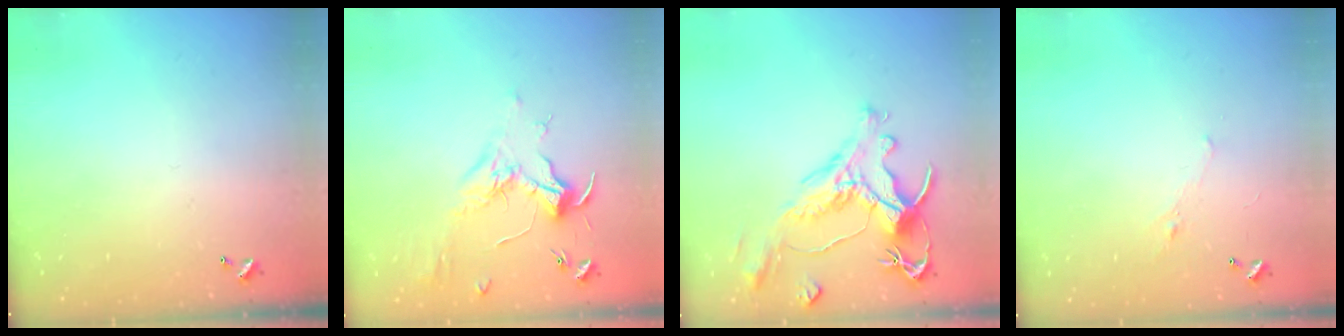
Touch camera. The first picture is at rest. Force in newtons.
{"total": 1.8, "press": 1.7, "slide": 0.7}
{"total": 1.8, "press": 1.2, "slide": 1.3}
{"total": 0.7, "press": 0.2, "slide": 0.6}